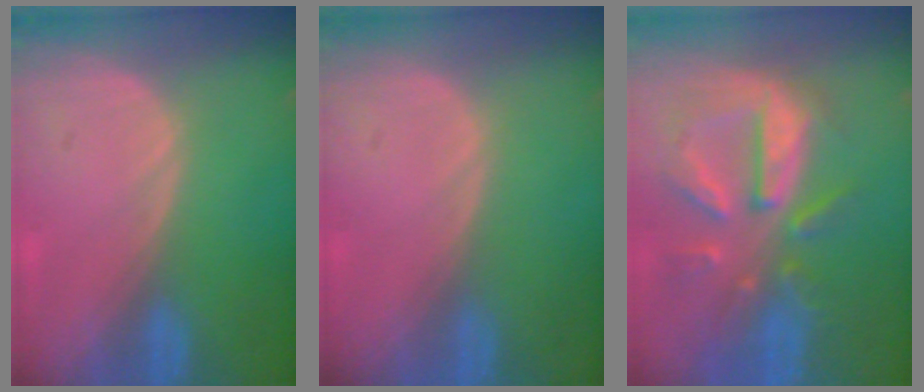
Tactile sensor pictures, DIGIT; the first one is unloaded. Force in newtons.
{"total": 0.0}
{"total": 10.8, "press": 9.5, "slide": 5.2}